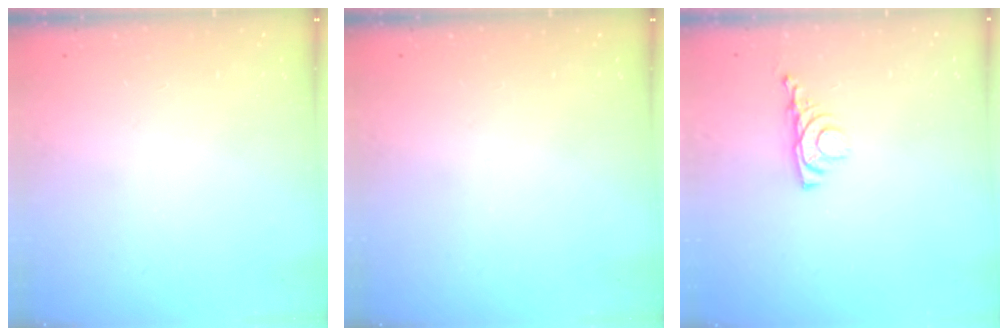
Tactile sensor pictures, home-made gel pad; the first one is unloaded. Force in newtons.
{"total": 0.0}
{"total": 4.3, "press": 4.2, "slide": 0.7}